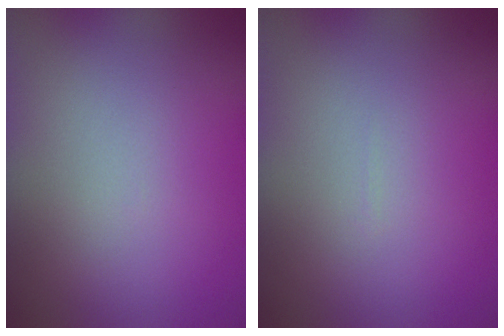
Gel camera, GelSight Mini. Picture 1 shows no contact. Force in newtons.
{"total": 0.0}